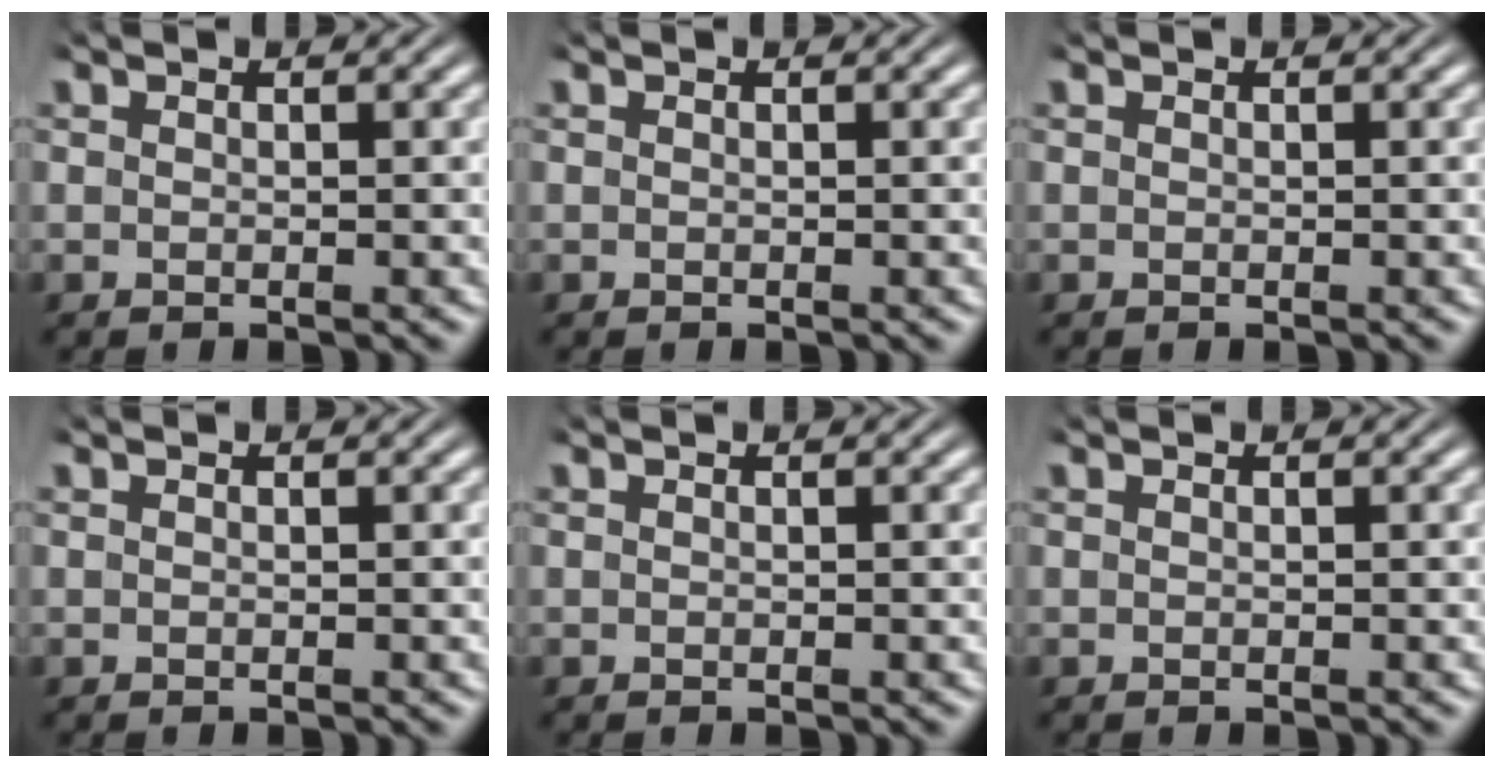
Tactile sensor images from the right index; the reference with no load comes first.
{"total": 0.0}
{"total": 0.0}
{"total": 0.0}
{"total": 0.0}
{"total": 0.0}